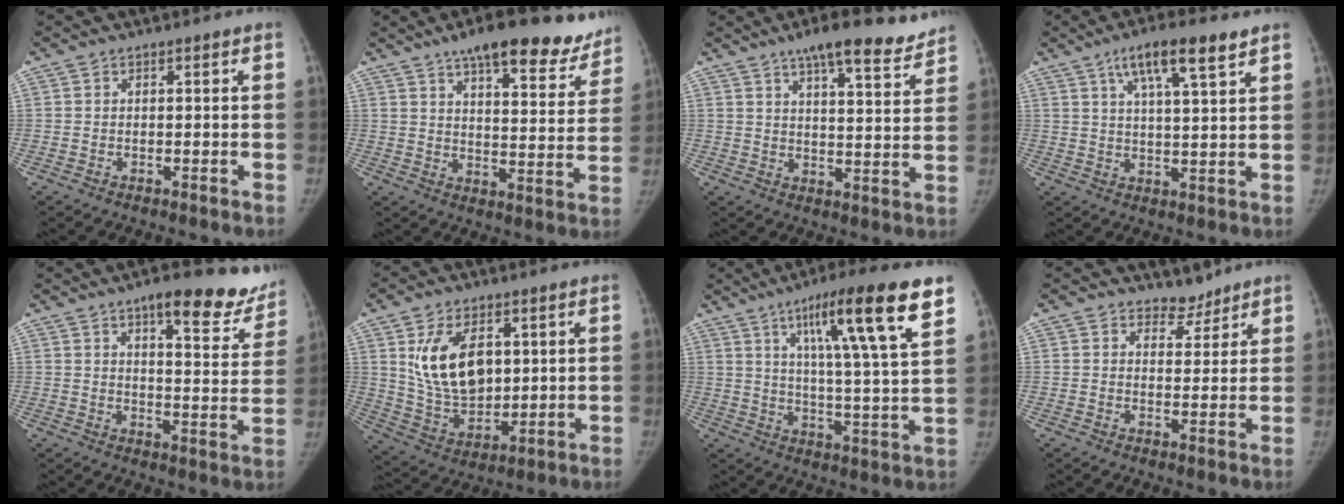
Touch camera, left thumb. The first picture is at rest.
{"total": 20.8, "force": [15.8, 6.8, 11.7], "torque": [-0.118, -0.056, 0.208]}
{"total": 13.6, "force": [10.4, 3.1, 8.1], "torque": [-0.092, -0.047, 0.146]}
{"total": 10.2, "force": [6.0, 2.0, 8.0], "torque": [-0.133, -0.020, 0.101]}
{"total": 16.3, "force": [12.1, 5.3, 9.5], "torque": [-0.067, -0.071, 0.147]}
{"total": 14.5, "force": [4.1, 9.1, 10.5], "torque": [-0.154, -0.024, 0.093]}
{"total": 19.4, "force": [10.5, 2.2, 16.2], "torque": [-0.233, -0.036, 0.159]}
{"total": 3.6, "force": [3.1, 1.7, 0.0], "torque": [0.028, -0.024, 0.047]}